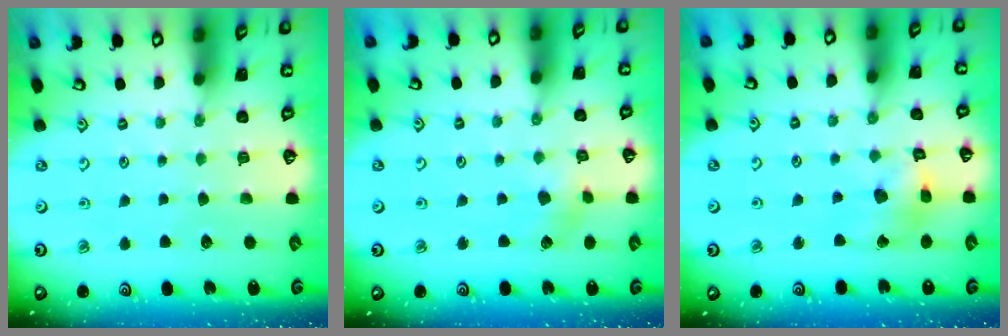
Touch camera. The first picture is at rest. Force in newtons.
{"total": 3.2, "press": 3.2, "slide": 0.4}
{"total": 9.4, "press": 9.4, "slide": 1.1}